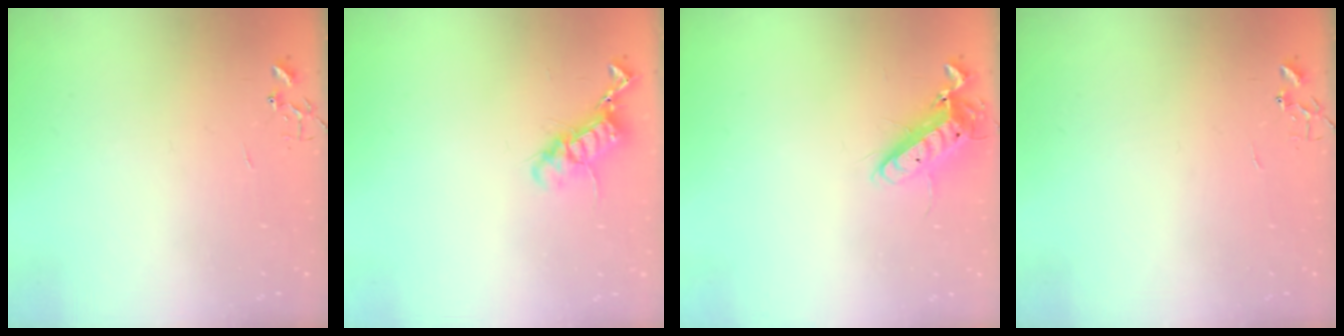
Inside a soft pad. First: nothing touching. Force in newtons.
{"total": 12.2, "press": 12.2, "slide": 0.6}
{"total": 12.2, "press": 12.1, "slide": 1.7}
{"total": 0.0}